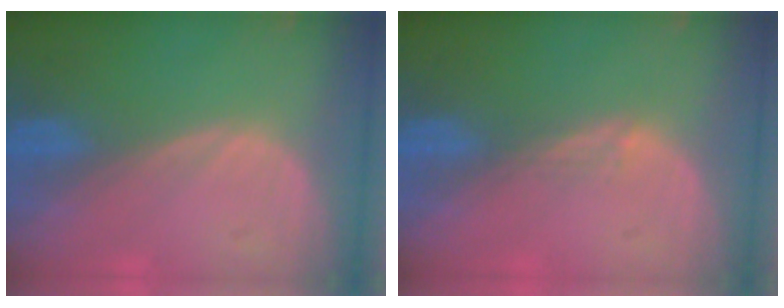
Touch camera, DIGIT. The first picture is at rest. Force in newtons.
{"total": 1.5, "press": 1.0, "slide": 1.0}